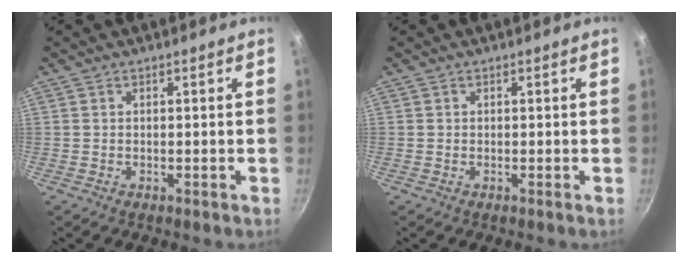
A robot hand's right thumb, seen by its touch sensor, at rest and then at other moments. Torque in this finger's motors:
{"motor_torque": [-0.03, -0.28, -0.52, 0.11, -0.03]}